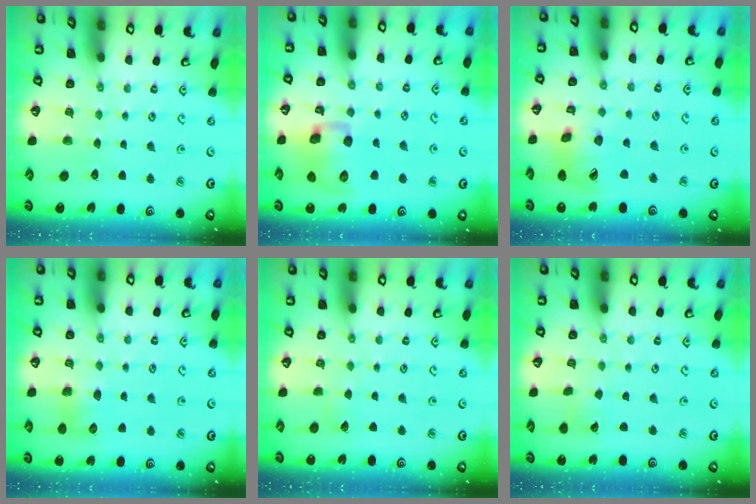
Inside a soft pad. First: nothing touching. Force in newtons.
{"total": 14.2, "press": 14.0, "slide": 2.3}
{"total": 13.1, "press": 13.0, "slide": 1.7}
{"total": 6.7, "press": 6.7, "slide": 0.9}
{"total": 3.2, "press": 3.2, "slide": 0.4}
{"total": 3.1, "press": 3.1, "slide": 0.5}